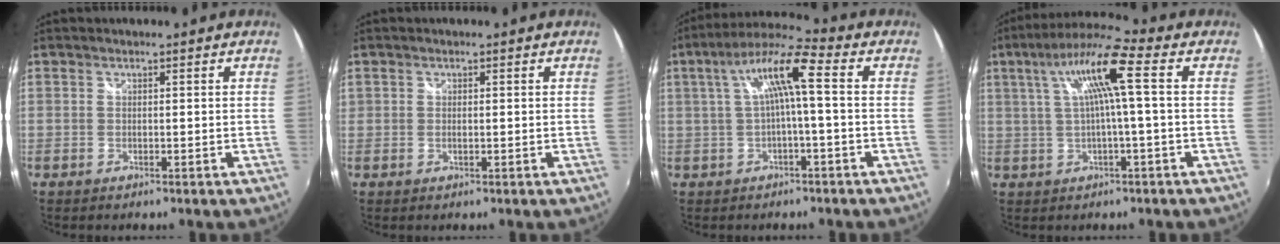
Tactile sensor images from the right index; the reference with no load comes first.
{"total": 0.8, "force": [-0.1, 0.4, 0.6], "torque": [-0.013, 0.002, -0.002]}
{"total": 9.2, "force": [0.6, 1.0, 9.1], "torque": [-0.180, 0.023, 0.014]}
{"total": 10.5, "force": [2.1, 0.4, 10.3], "torque": [-0.193, 0.020, 0.040]}